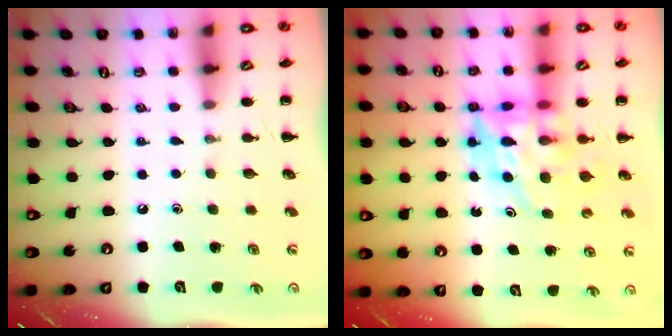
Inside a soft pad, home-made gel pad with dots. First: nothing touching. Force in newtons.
{"total": 10.4, "press": 10.0, "slide": 3.1}